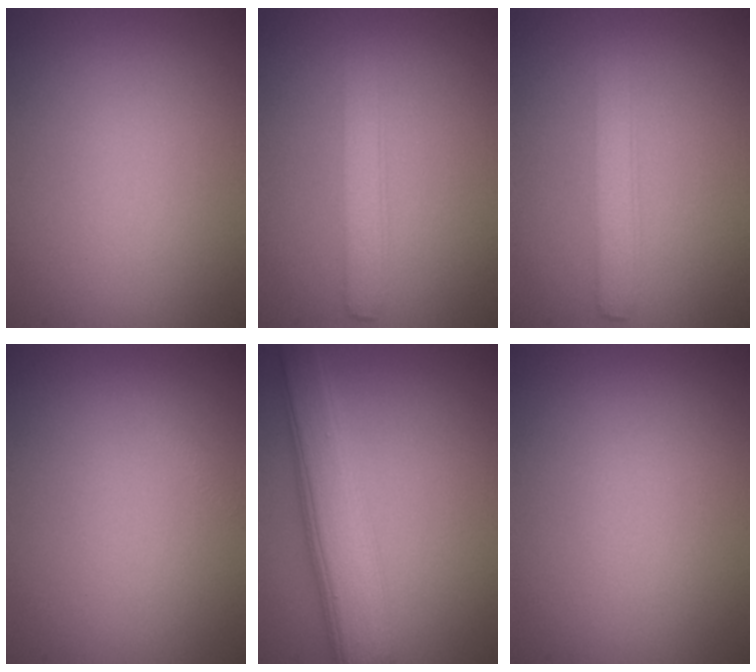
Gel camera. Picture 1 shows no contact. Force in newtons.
{"total": 2.1, "press": 2.1, "slide": 0.1}
{"total": 2.1, "press": 2.1, "slide": 0.1}
{"total": 0.6, "press": 0.6, "slide": 0.0}
{"total": 5.5, "press": 5.4, "slide": 0.3}
{"total": 0.0}